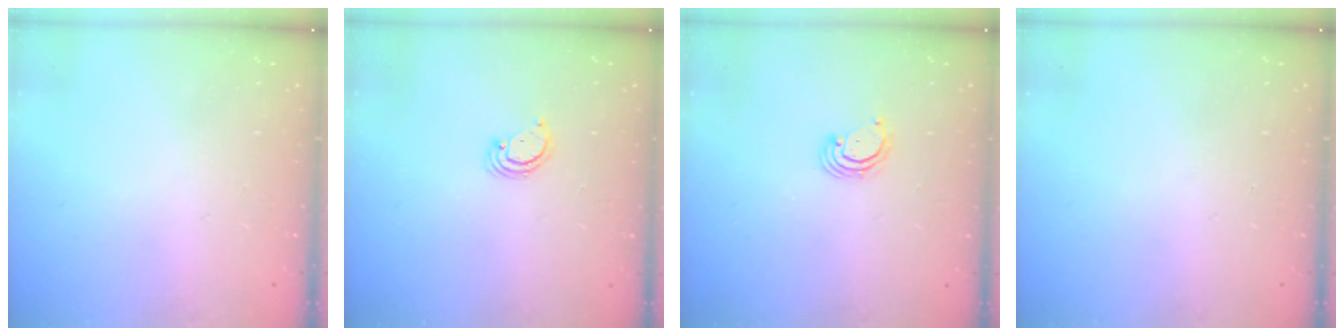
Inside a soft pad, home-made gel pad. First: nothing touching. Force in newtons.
{"total": 2.4, "press": 2.4, "slide": 0.2}
{"total": 2.7, "press": 2.7, "slide": 0.3}
{"total": 0.0}